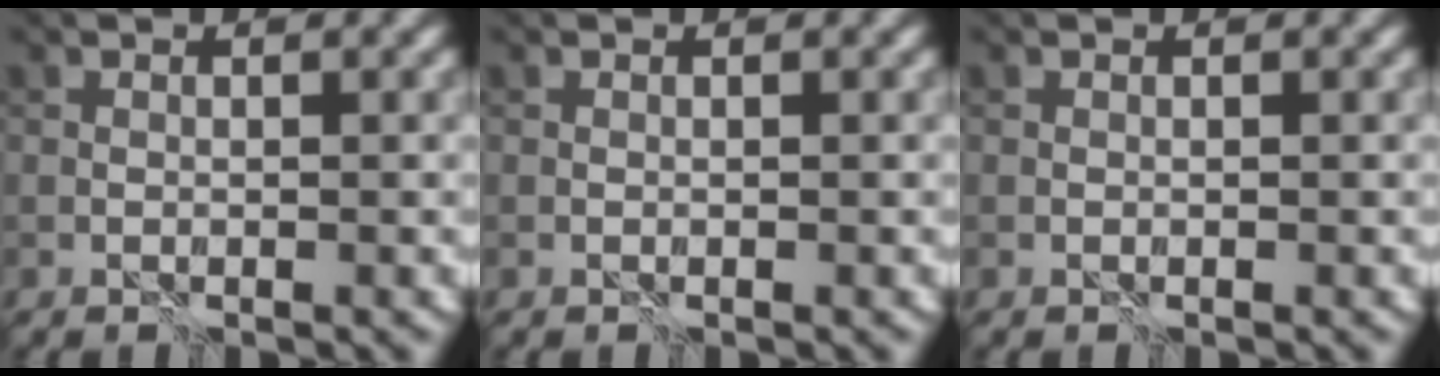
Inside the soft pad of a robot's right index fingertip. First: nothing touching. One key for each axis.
{"total": 0.0}
{"total": 0.0}